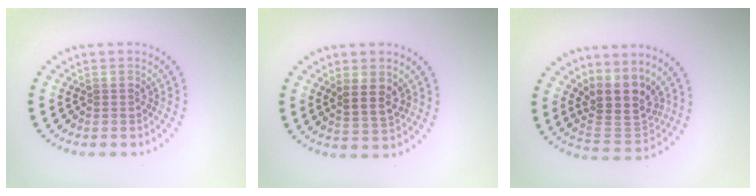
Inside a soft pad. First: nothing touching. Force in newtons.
{"total": 2.4, "press": 2.3, "slide": 0.9}
{"total": 4.3, "press": 3.5, "slide": 2.6}